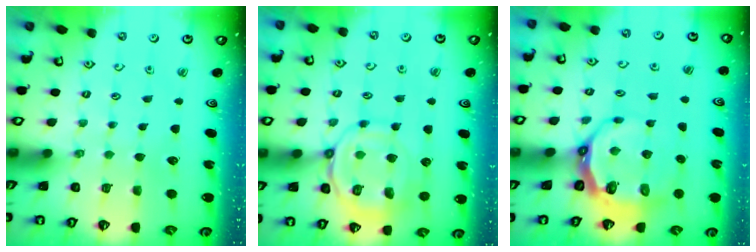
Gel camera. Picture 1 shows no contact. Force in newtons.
{"total": 11.1, "press": 11.1, "slide": 1.1}
{"total": 8.9, "press": 7.9, "slide": 4.1}